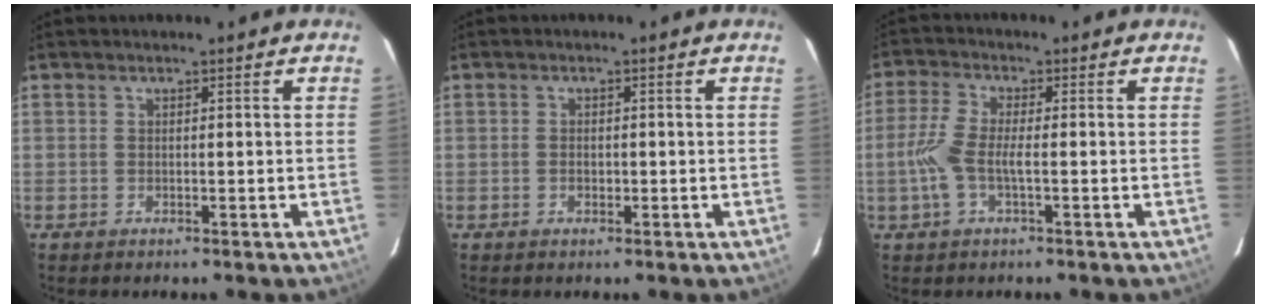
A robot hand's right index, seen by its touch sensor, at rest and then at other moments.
{"total": 1.5, "force": [-0.4, 1.0, 1.0], "torque": [-0.018, 0.004, -0.007]}
{"total": 6.3, "force": [-1.4, 1.6, 6.0], "torque": [-0.137, 0.003, -0.028]}